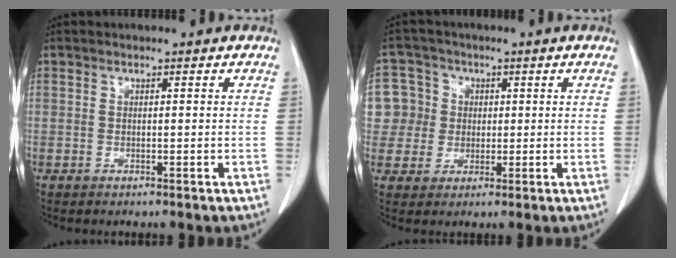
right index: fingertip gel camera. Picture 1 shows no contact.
{"total": 8.4, "force": [1.3, 8.2, 0.7], "torque": [-0.023, 0.032, 0.032]}